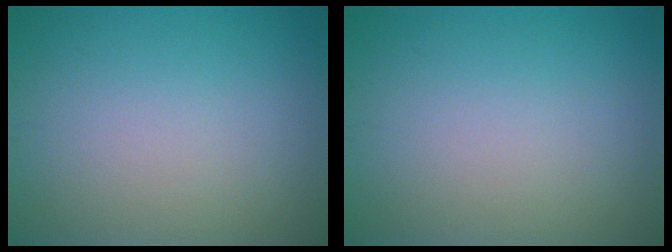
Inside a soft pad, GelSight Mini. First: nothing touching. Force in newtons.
{"total": 0.0}